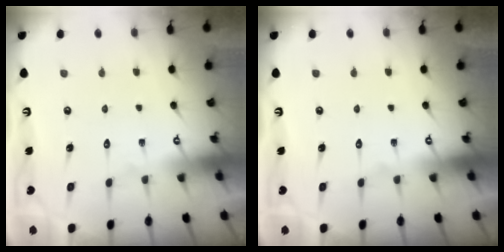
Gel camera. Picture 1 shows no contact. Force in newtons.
{"total": 0.0}